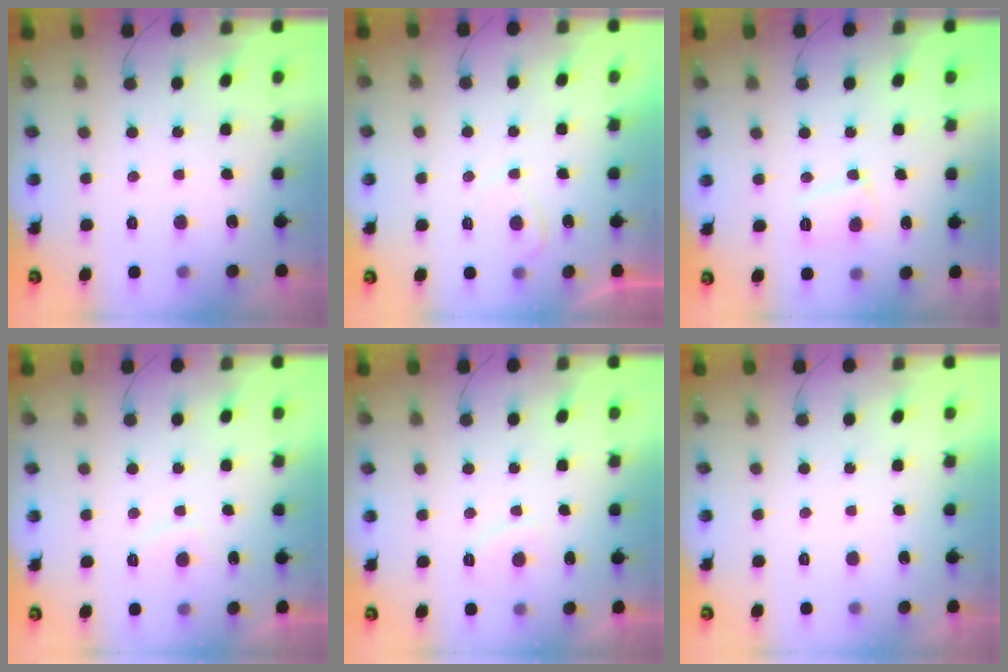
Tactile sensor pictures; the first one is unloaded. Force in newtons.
{"total": 1.2, "press": 1.0, "slide": 0.6}
{"total": 6.6, "press": 6.6, "slide": 0.5}
{"total": 2.8, "press": 2.7, "slide": 0.8}
{"total": 2.1, "press": 2.0, "slide": 0.9}
{"total": 2.2, "press": 2.2, "slide": 0.3}